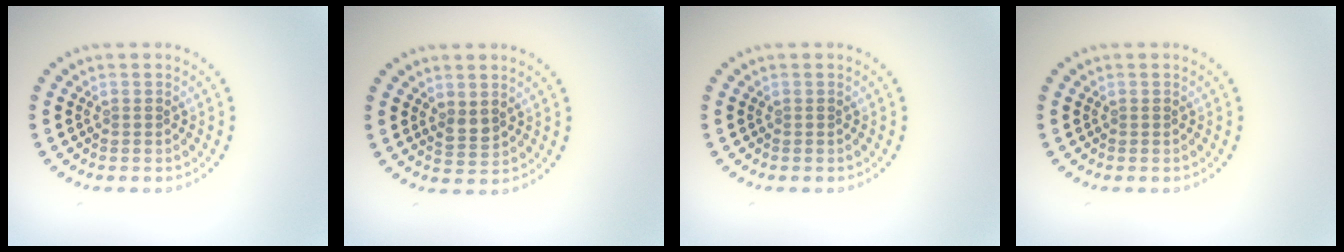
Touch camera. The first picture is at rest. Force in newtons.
{"total": 1.4, "press": 1.3, "slide": 0.6}
{"total": 0.0}
{"total": 0.0}